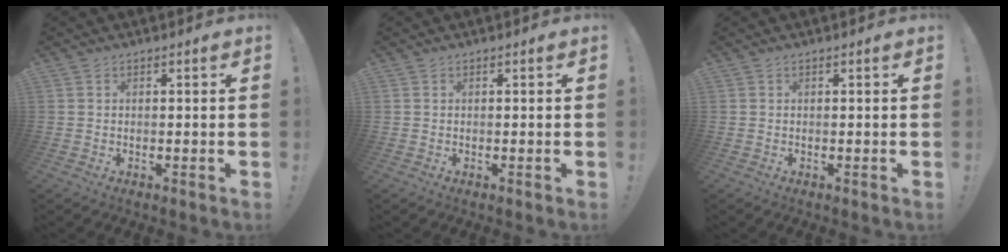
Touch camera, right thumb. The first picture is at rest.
{"total": 0.0}
{"total": 0.0}